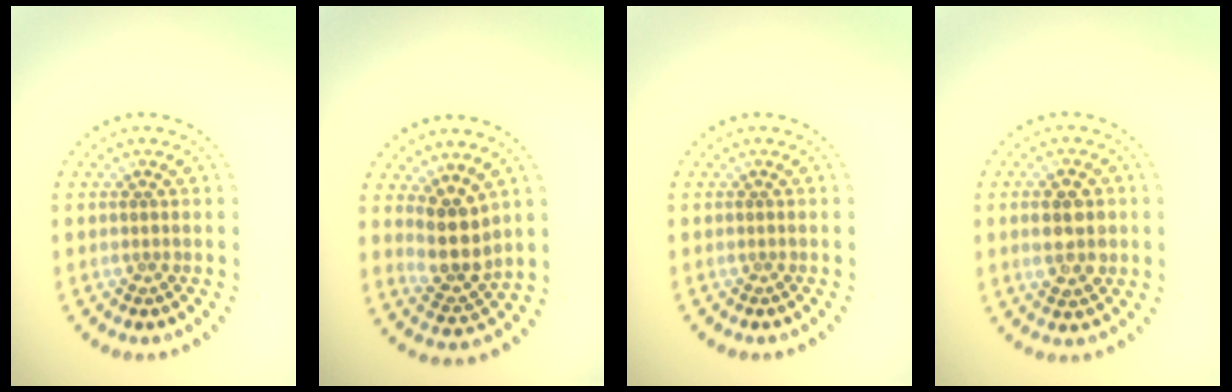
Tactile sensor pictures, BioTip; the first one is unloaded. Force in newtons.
{"total": 3.5, "press": 3.0, "slide": 1.8}
{"total": 0.0}
{"total": 4.3, "press": 4.3, "slide": 0.3}